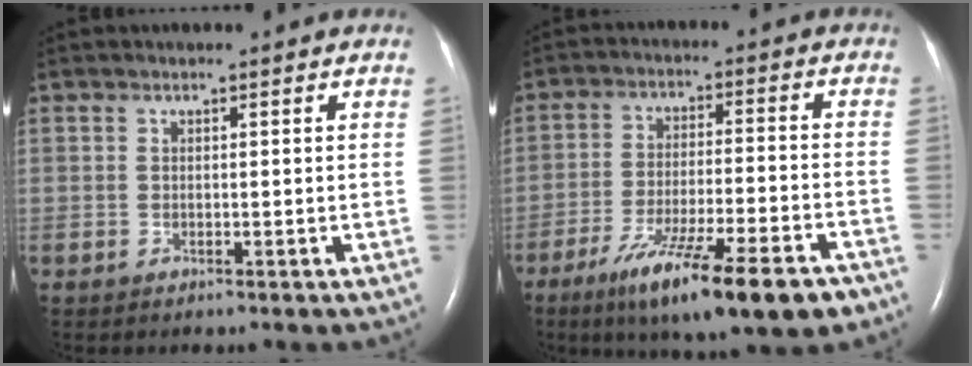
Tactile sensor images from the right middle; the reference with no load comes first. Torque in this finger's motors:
{"motor_torque": [1.15, -0.99, 0.37, 0.12]}